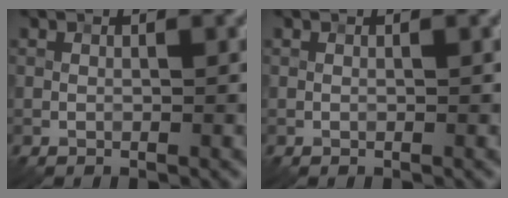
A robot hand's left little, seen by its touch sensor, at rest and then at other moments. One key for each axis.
{"total": 0.0}